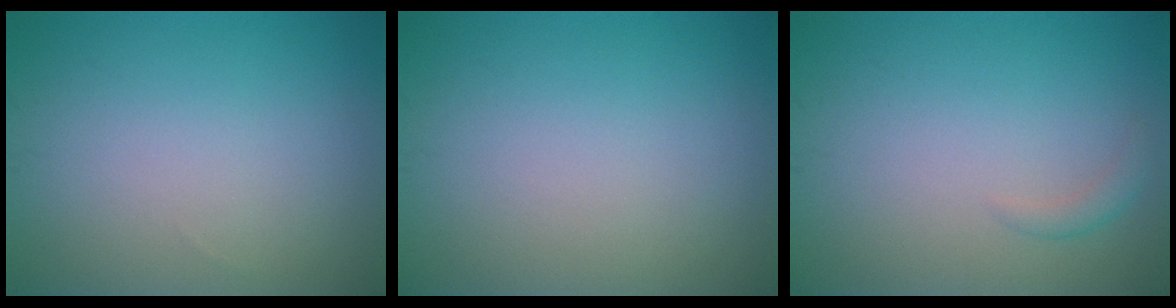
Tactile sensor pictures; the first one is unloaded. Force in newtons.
{"total": 0.0}
{"total": 1.0, "press": 1.0, "slide": 0.0}